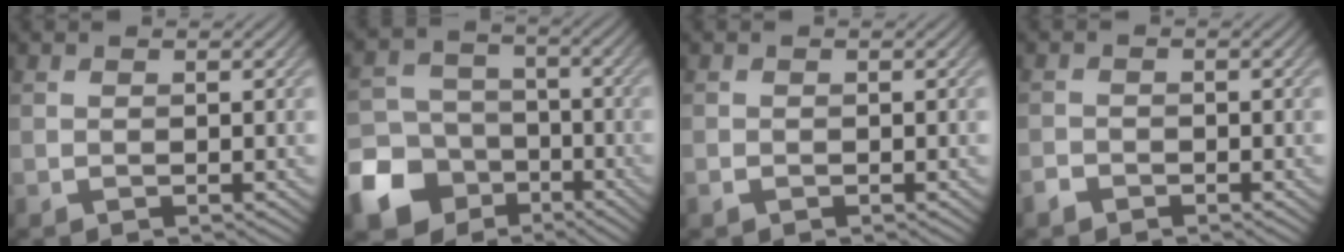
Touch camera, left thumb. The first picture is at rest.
{"total": 12.7, "force": [-6.2, 10.1, 4.8], "torque": [-0.140, -0.049, -0.133]}
{"total": 0.8, "force": [-0.5, 0.5, 0.4], "torque": [-0.010, -0.003, -0.009]}
{"total": 1.5, "force": [-1.2, 0.8, 0.4], "torque": [-0.006, 0.001, -0.027]}